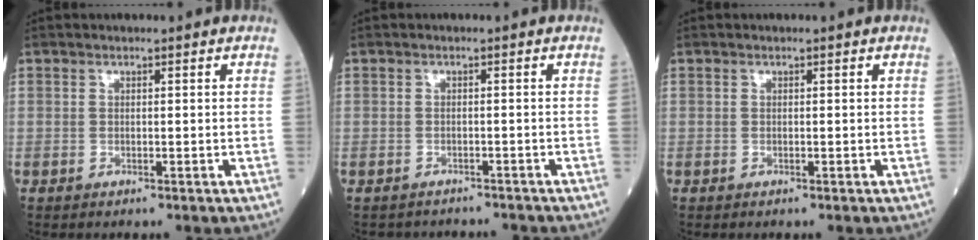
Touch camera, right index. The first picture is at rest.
{"total": 4.1, "force": [-3.8, 1.5, -0.4], "torque": [0.006, 0.004, -0.050]}
{"total": 0.0}